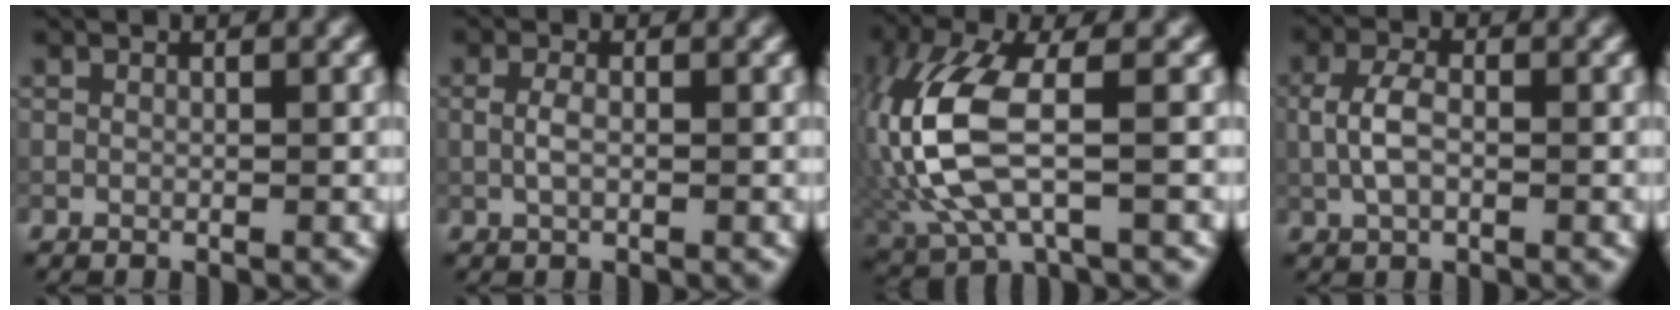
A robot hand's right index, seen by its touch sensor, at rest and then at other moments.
{"total": 1.4, "force": [-0.1, 0.7, 1.3], "torque": [-0.031, 0.000, -0.006]}
{"total": 9.5, "force": [-0.4, 4.1, 8.5], "torque": [-0.218, 0.001, -0.009]}
{"total": 3.3, "force": [-0.2, 1.9, 2.7], "torque": [-0.063, 0.003, -0.006]}